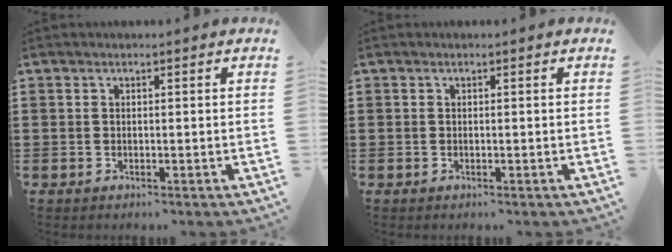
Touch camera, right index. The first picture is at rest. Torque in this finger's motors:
{"motor_torque": [2.14, 0.00, 0.02, 0.01]}